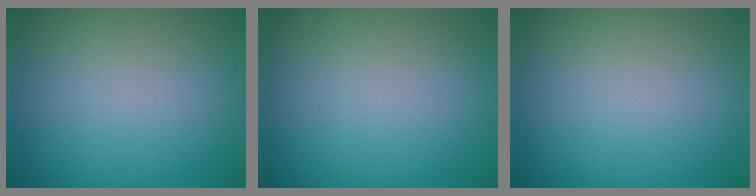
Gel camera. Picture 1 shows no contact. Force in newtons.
{"total": 0.0}
{"total": 0.0}